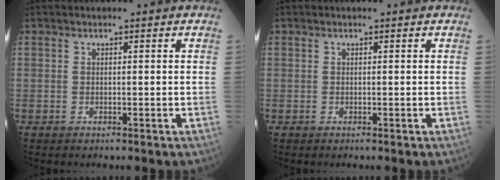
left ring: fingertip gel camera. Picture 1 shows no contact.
{"total": 0.0}